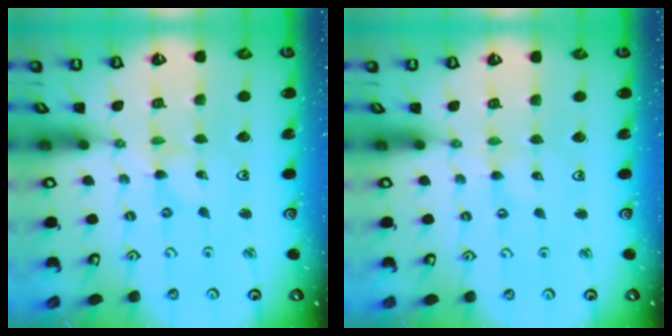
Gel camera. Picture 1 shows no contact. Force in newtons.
{"total": 0.5, "press": 0.5, "slide": 0.1}